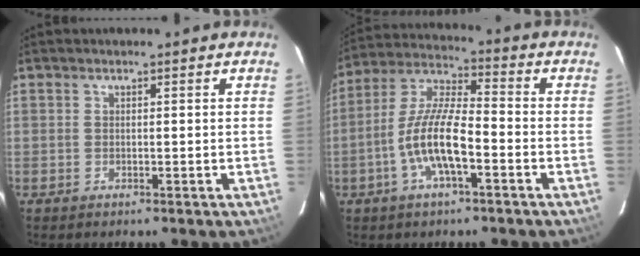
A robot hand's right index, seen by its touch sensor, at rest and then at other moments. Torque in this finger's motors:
{"motor_torque": [0.95, -0.72, 0.54, 0.19]}